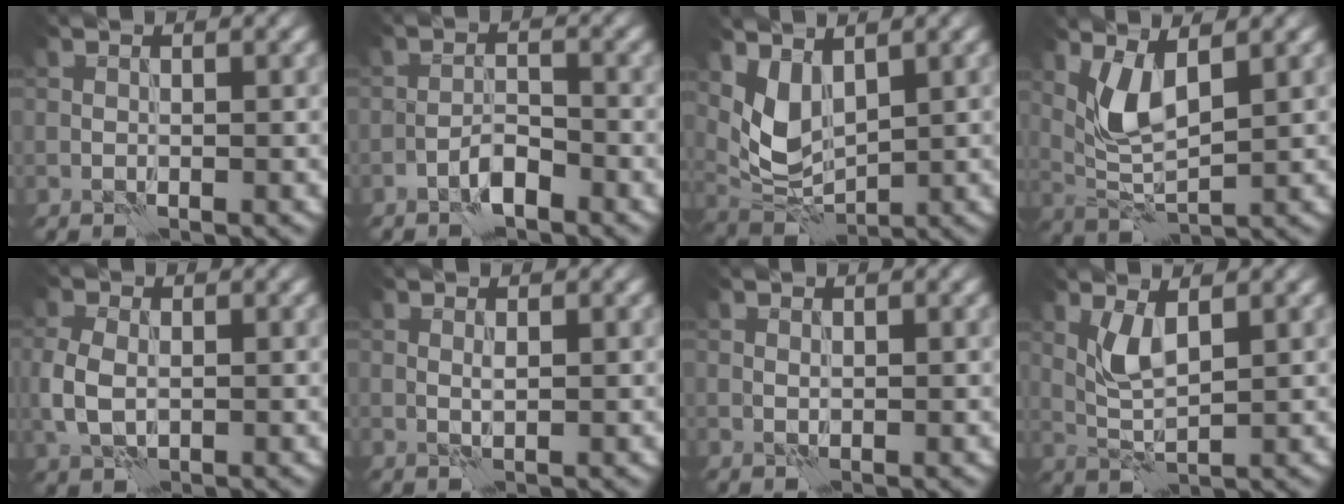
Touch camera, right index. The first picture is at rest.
{"total": 1.7, "force": [-1.3, 0.3, 1.1], "torque": [-0.018, 0.008, -0.027]}
{"total": 3.9, "force": [1.9, 2.1, 2.6], "torque": [-0.061, -0.009, 0.045]}
{"total": 3.8, "force": [1.8, 1.1, 3.2], "torque": [-0.075, -0.007, 0.040]}
{"total": 3.4, "force": [-0.2, 2.3, 2.5], "torque": [-0.066, 0.001, -0.005]}
{"total": 0.6, "force": [0.3, -0.1, 0.6], "torque": [-0.014, 0.003, 0.005]}
{"total": 0.0}
{"total": 2.8, "force": [1.3, 0.7, 2.5], "torque": [-0.057, -0.001, 0.027]}